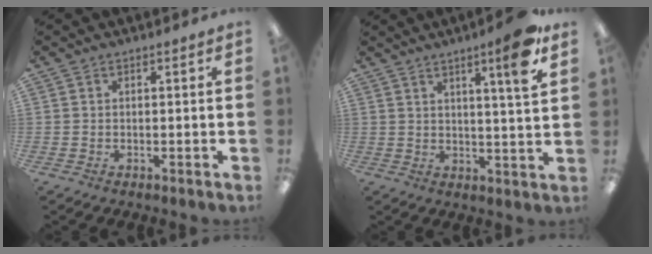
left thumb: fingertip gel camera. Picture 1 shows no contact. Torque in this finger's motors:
{"motor_torque": [-0.21, 0.15, 0.10, -0.21, 0.03]}